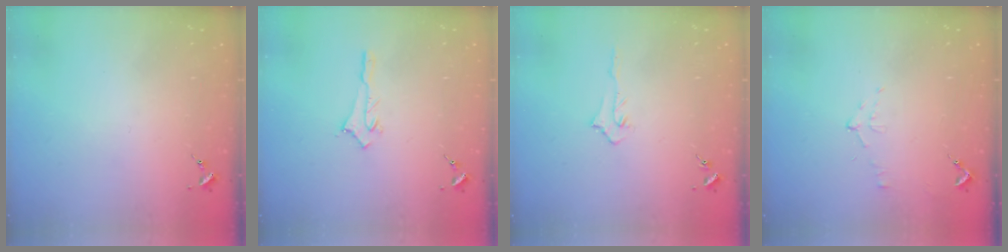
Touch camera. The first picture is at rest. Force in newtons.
{"total": 2.6, "press": 2.6, "slide": 0.2}
{"total": 3.6, "press": 3.5, "slide": 0.7}
{"total": 7.0, "press": 7.0, "slide": 0.8}